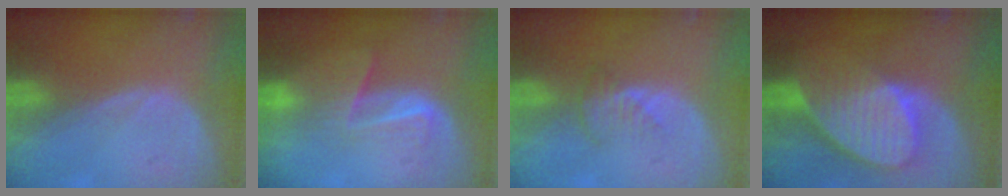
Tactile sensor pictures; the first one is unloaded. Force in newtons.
{"total": 6.8, "press": 5.6, "slide": 4.0}
{"total": 2.7, "press": 2.6, "slide": 0.6}
{"total": 10.0, "press": 8.7, "slide": 4.8}